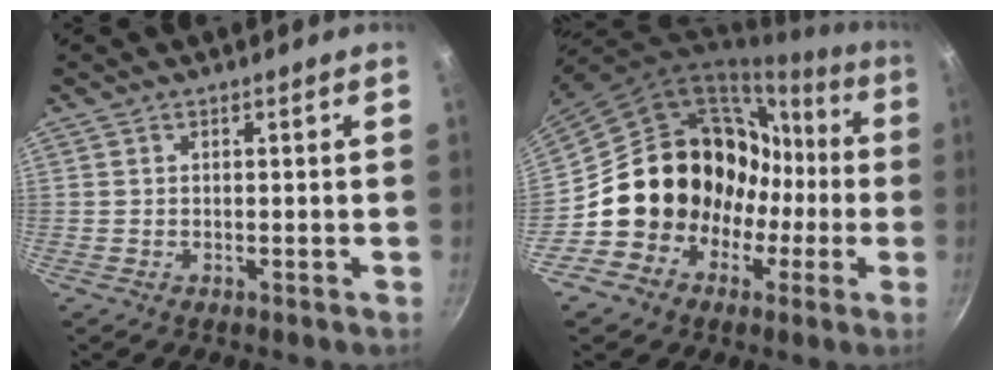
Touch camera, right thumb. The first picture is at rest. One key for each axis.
{"total": 18.6, "fx": -1.6, "fy": 16.4, "fz": 8.6, "tx": -0.105, "ty": 0.063, "tz": -0.013}